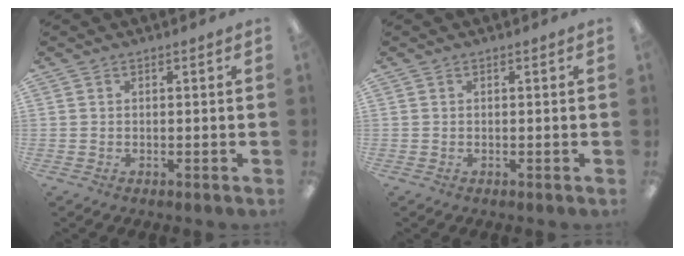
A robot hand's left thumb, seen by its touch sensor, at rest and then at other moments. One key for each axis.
{"total": 0.0}